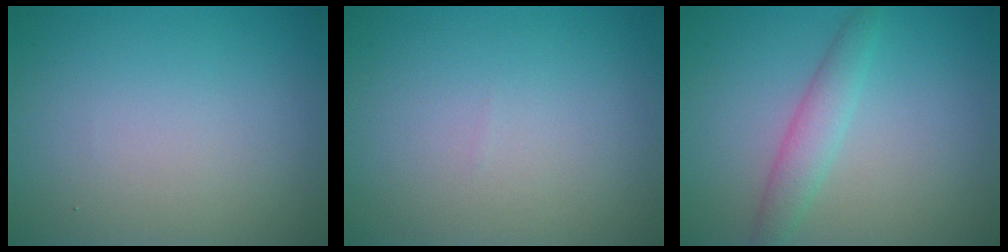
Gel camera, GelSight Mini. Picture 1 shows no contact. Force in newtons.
{"total": 0.0}
{"total": 2.5, "press": 2.5, "slide": 0.0}